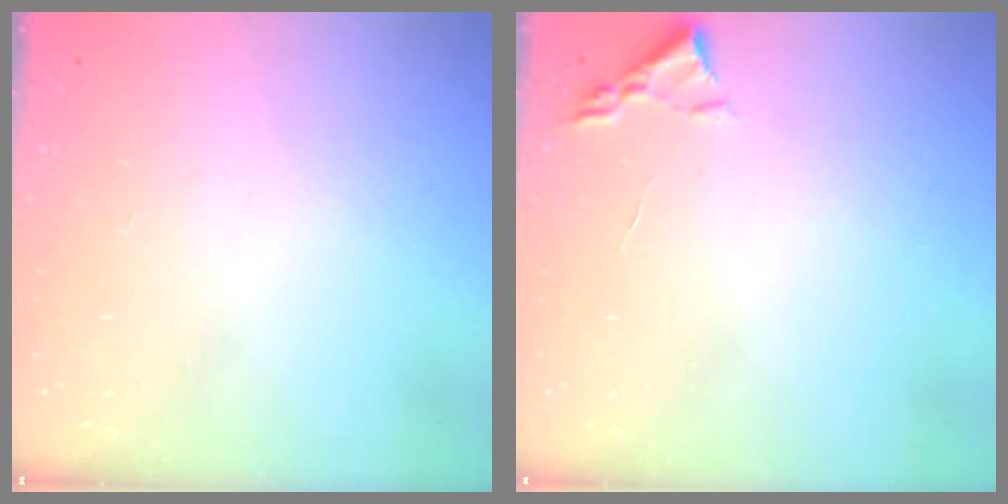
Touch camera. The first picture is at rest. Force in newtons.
{"total": 2.2, "press": 2.2, "slide": 0.3}